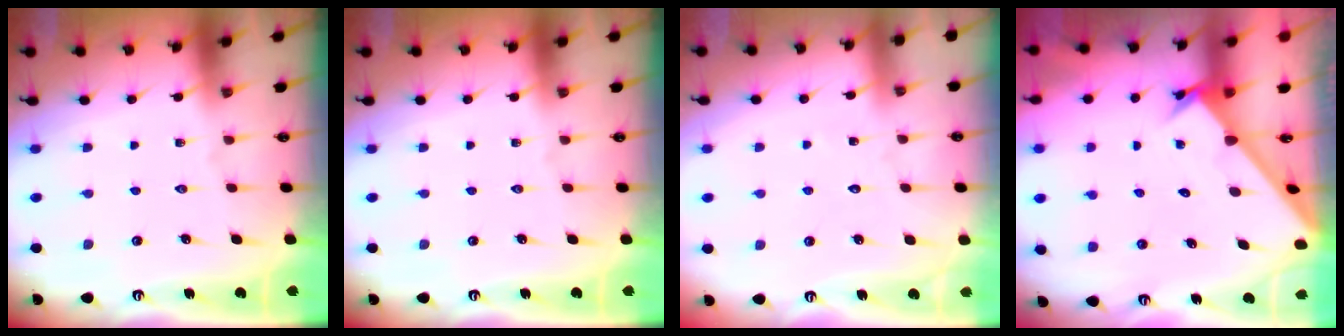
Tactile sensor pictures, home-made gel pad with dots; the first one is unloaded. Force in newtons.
{"total": 0.0}
{"total": 2.6, "press": 2.6, "slide": 0.2}
{"total": 1.4, "press": 1.4, "slide": 0.1}